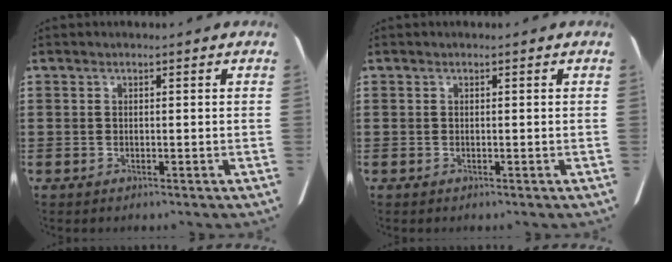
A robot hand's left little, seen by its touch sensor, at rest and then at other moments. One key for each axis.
{"total": 0.0}